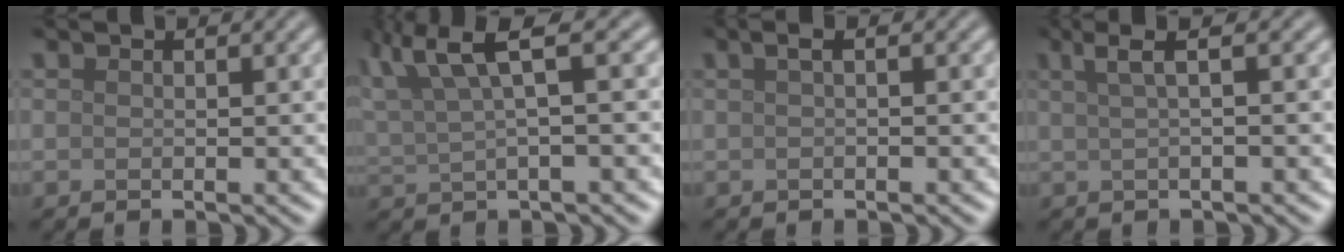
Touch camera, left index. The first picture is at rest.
{"total": 6.5, "force": [3.5, 1.6, 5.2], "torque": [-0.100, 0.021, 0.067]}
{"total": 1.1, "force": [0.2, 0.3, 1.1], "torque": [-0.020, 0.007, 0.002]}
{"total": 2.8, "force": [1.1, 0.7, 2.5], "torque": [-0.035, 0.009, 0.016]}